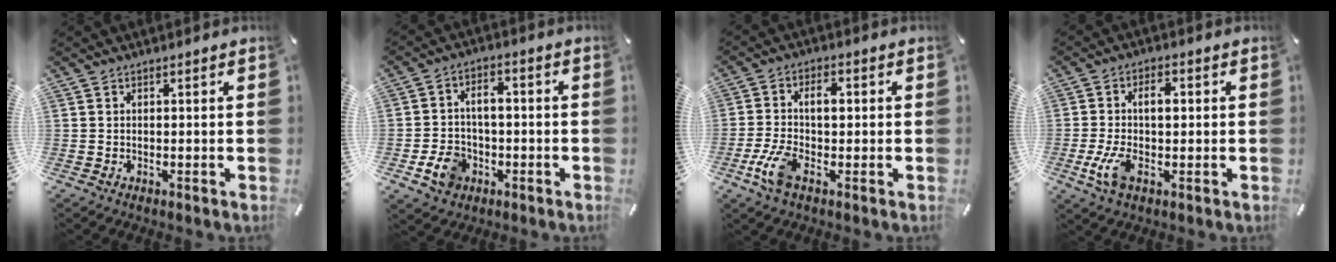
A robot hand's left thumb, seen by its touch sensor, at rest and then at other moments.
{"total": 8.5, "force": [-1.9, 6.9, 4.7], "torque": [-0.094, 0.018, -0.032]}
{"total": 8.2, "force": [-1.3, 4.2, 6.9], "torque": [-0.153, -0.002, -0.032]}
{"total": 8.5, "force": [-0.5, 4.6, 7.1], "torque": [-0.144, -0.004, -0.017]}